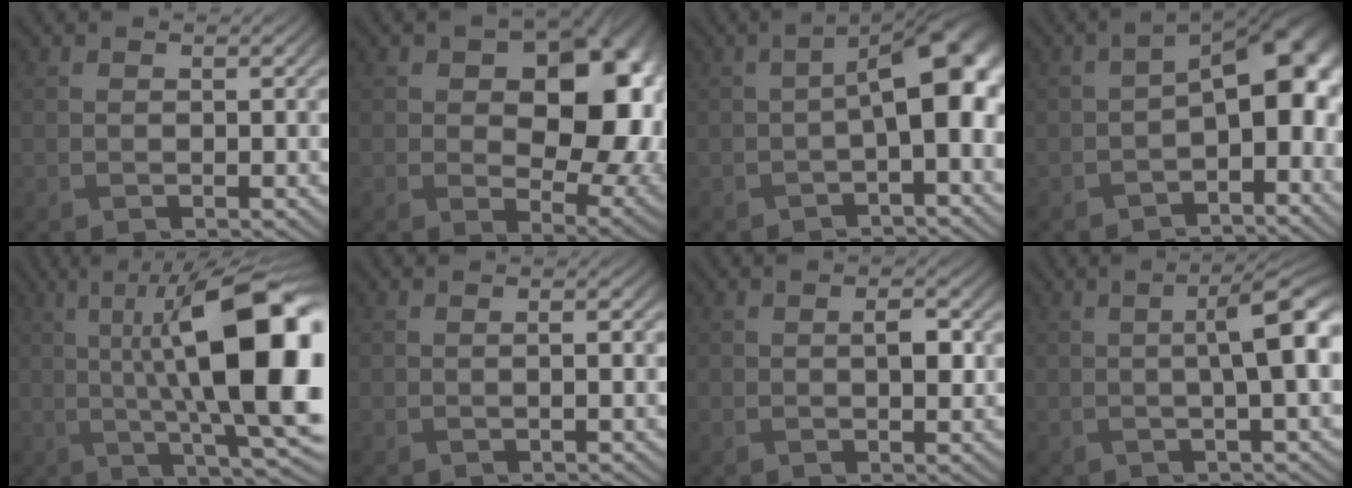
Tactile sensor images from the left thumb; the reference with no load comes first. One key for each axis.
{"total": 14.6, "fx": 2.2, "fy": 9.3, "fz": 11.1, "tx": -0.130, "ty": -0.023, "tz": 0.055}
{"total": 7.1, "fx": -0.2, "fy": 2.2, "fz": 6.8, "tx": -0.101, "ty": 0.002, "tz": 0.000}
{"total": 7.8, "fx": -1.5, "fy": 3.9, "fz": 6.6, "tx": -0.099, "ty": -0.004, "tz": -0.025}
{"total": 18.0, "fx": 1.2, "fy": 5.7, "fz": 17.0, "tx": -0.242, "ty": 0.012, "tz": 0.021}
{"total": 1.3, "fx": 0.0, "fy": 0.2, "fz": 1.3, "tx": -0.019, "ty": 0.004, "tz": -0.002}
{"total": 2.0, "fx": 0.3, "fy": 0.9, "fz": 1.8, "tx": -0.033, "ty": -0.001, "tz": 0.005}
{"total": 6.1, "fx": 0.6, "fy": 1.2, "fz": 6.0, "tx": -0.087, "ty": 0.011, "tz": 0.005}